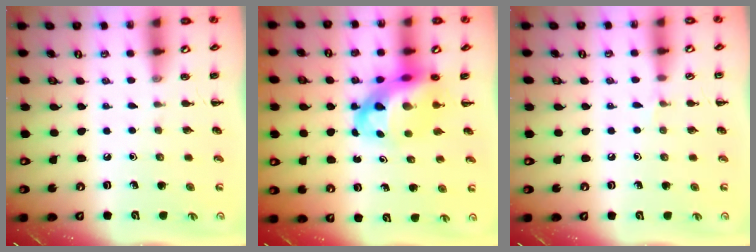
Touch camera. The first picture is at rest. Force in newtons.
{"total": 10.1, "press": 9.8, "slide": 2.5}
{"total": 3.3, "press": 3.0, "slide": 1.2}